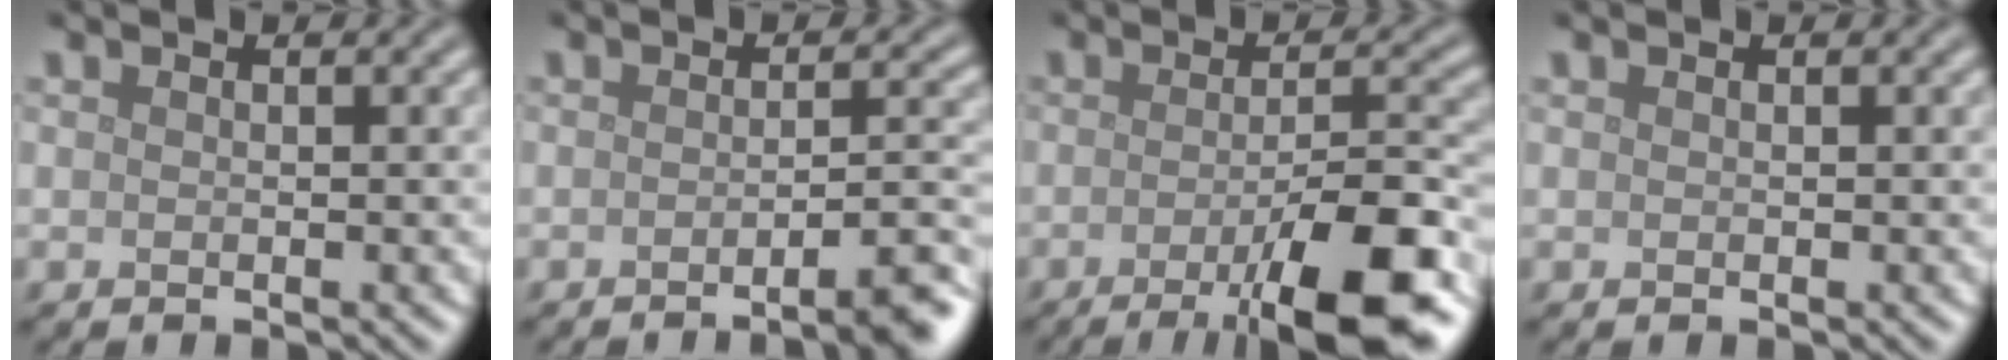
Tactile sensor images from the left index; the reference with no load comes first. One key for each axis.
{"total": 4.3, "fx": -2.5, "fy": 0.8, "fz": 3.4, "tx": -0.034, "ty": 0.007, "tz": -0.045}
{"total": 10.3, "fx": -4.6, "fy": 2.4, "fz": 8.8, "tx": -0.113, "ty": -0.003, "tz": -0.072}
{"total": 0.0}